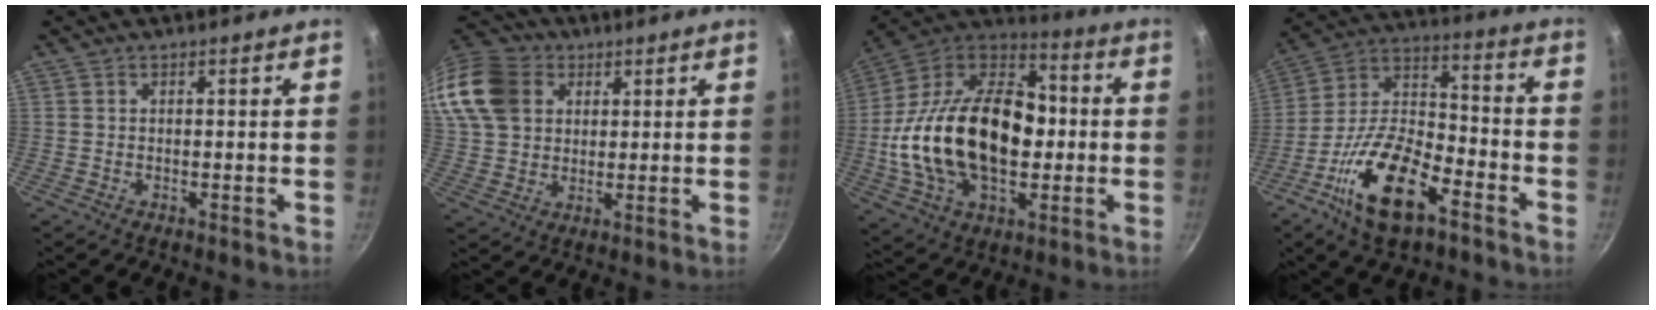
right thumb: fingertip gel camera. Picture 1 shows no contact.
{"total": 20.4, "force": [7.3, 15.8, 10.6], "torque": [-0.245, 0.027, 0.136]}
{"total": 29.4, "force": [-1.7, 18.7, 22.6], "torque": [-0.391, 0.043, -0.035]}
{"total": 18.6, "force": [-9.4, 8.3, 13.7], "torque": [-0.246, 0.053, -0.189]}